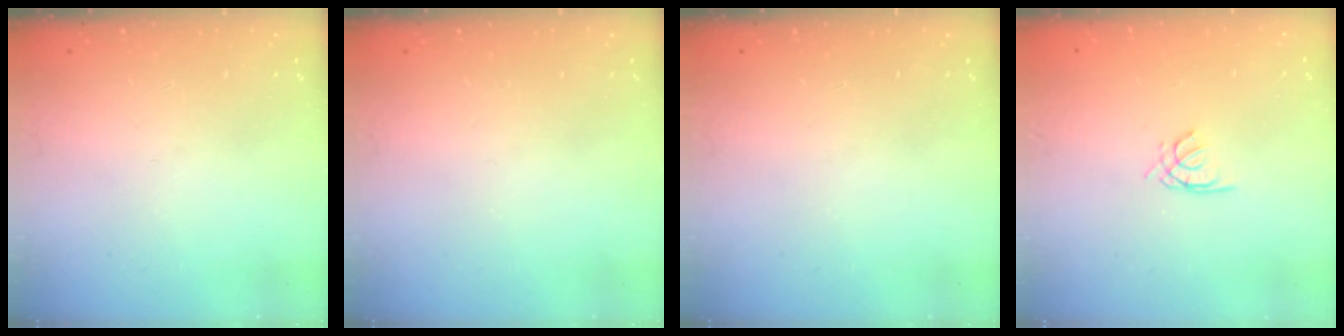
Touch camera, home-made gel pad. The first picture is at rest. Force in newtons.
{"total": 0.0}
{"total": 0.0}
{"total": 1.5, "press": 1.4, "slide": 0.4}